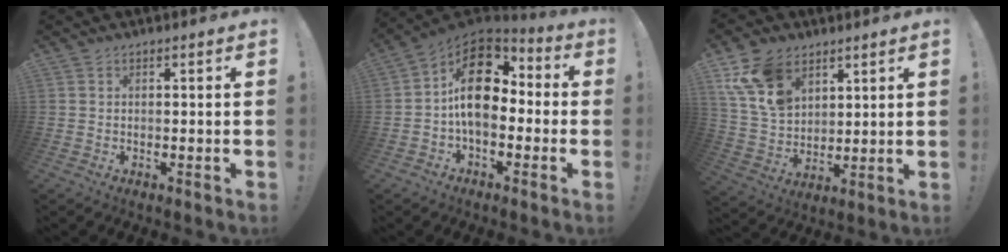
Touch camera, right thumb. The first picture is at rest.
{"total": 17.3, "force": [2.2, 11.1, 13.1], "torque": [-0.203, 0.006, 0.043]}
{"total": 14.9, "force": [8.4, 9.9, 7.3], "torque": [-0.147, -0.035, 0.168]}